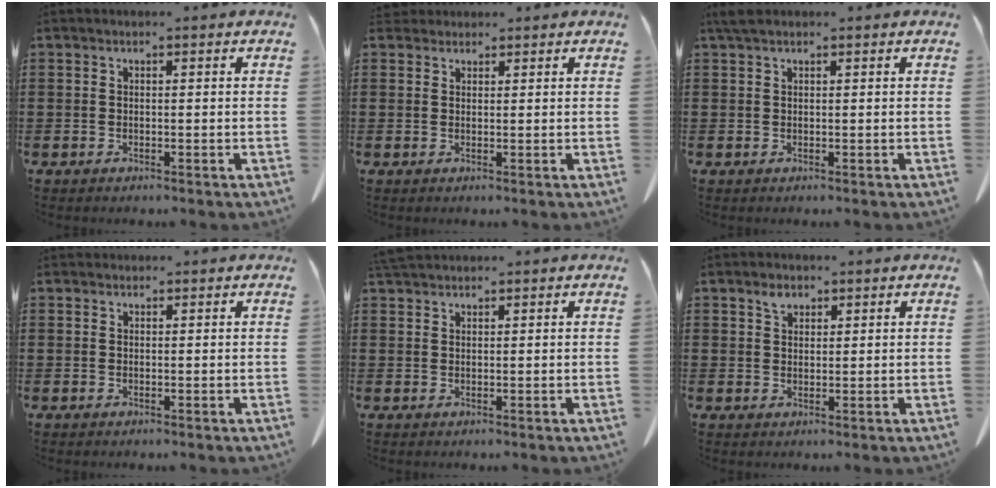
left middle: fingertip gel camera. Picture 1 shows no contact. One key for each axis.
{"total": 1.8, "fx": 1.7, "fy": 0.6, "fz": 0.2, "tx": -0.010, "ty": 0.003, "tz": 0.034}
{"total": 1.4, "fx": 1.0, "fy": 0.5, "fz": 0.9, "tx": -0.022, "ty": 0.001, "tz": 0.019}
{"total": 0.6, "fx": 0.6, "fy": 0.3, "fz": 0.0, "tx": -0.002, "ty": 0.000, "tz": 0.012}
{"total": 2.2, "fx": 2.1, "fy": 0.3, "fz": 0.7, "tx": -0.020, "ty": 0.001, "tz": 0.042}
{"total": 2.2, "fx": 1.6, "fy": 1.3, "fz": 0.8, "tx": -0.012, "ty": -0.003, "tz": 0.030}